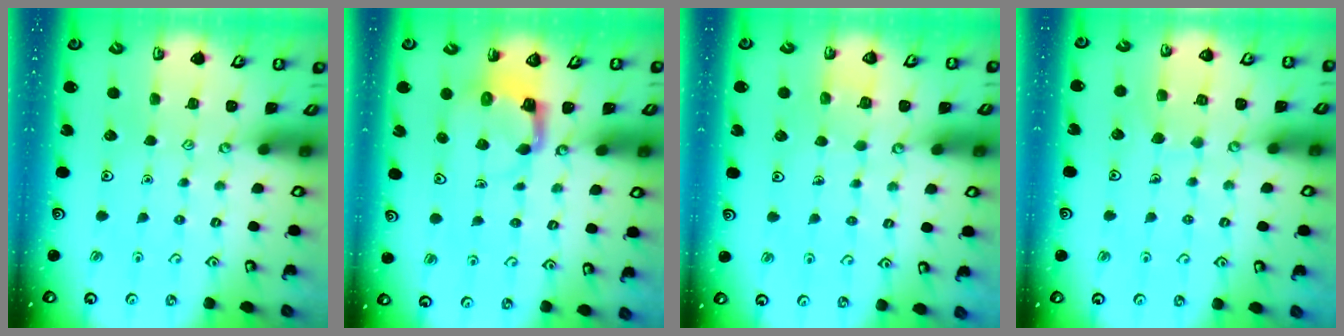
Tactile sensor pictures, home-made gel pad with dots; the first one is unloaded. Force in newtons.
{"total": 4.2, "press": 4.1, "slide": 0.4}
{"total": 2.7, "press": 2.7, "slide": 0.1}
{"total": 5.6, "press": 5.5, "slide": 0.4}